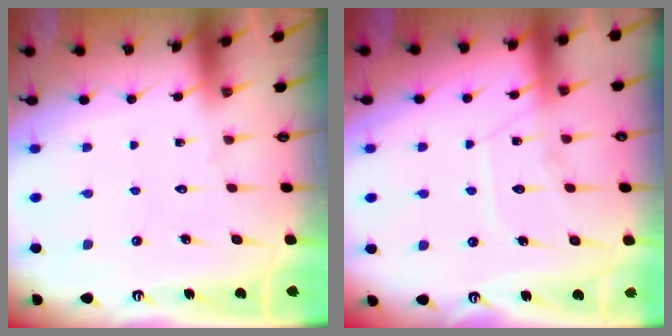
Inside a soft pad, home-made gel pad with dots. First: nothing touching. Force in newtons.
{"total": 9.9, "press": 9.9, "slide": 0.9}